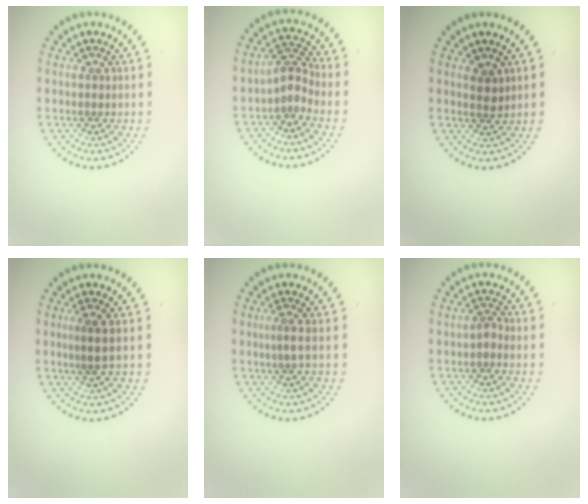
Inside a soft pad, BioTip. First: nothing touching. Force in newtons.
{"total": 2.1, "press": 1.5, "slide": 1.4}
{"total": 1.4, "press": 1.3, "slide": 0.7}
{"total": 1.5, "press": 1.2, "slide": 1.0}
{"total": 1.1, "press": 0.3, "slide": 1.0}
{"total": 0.9, "press": 0.7, "slide": 0.7}